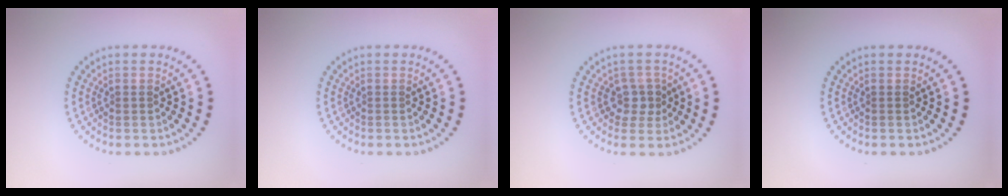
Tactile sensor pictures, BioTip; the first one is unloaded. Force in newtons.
{"total": 0.0}
{"total": 2.0, "press": 1.6, "slide": 1.1}
{"total": 0.0}